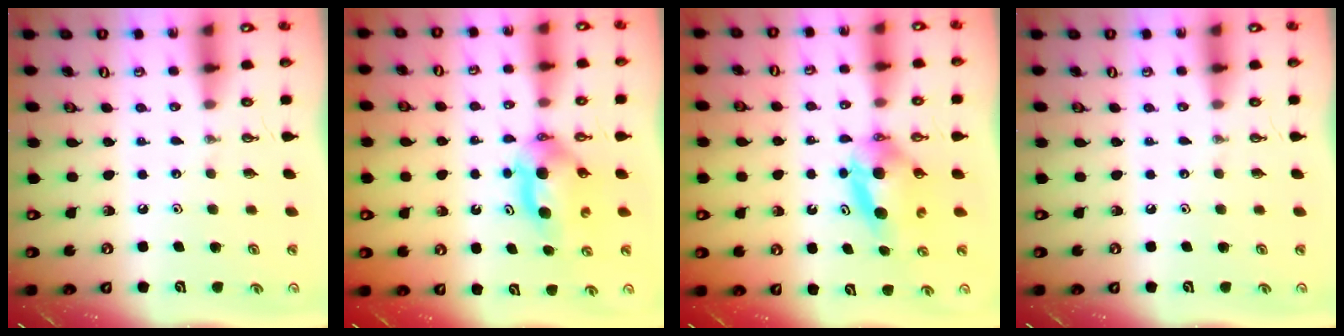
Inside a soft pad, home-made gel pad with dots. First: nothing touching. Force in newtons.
{"total": 5.5, "press": 5.1, "slide": 2.0}
{"total": 6.8, "press": 6.4, "slide": 2.5}
{"total": 0.0}